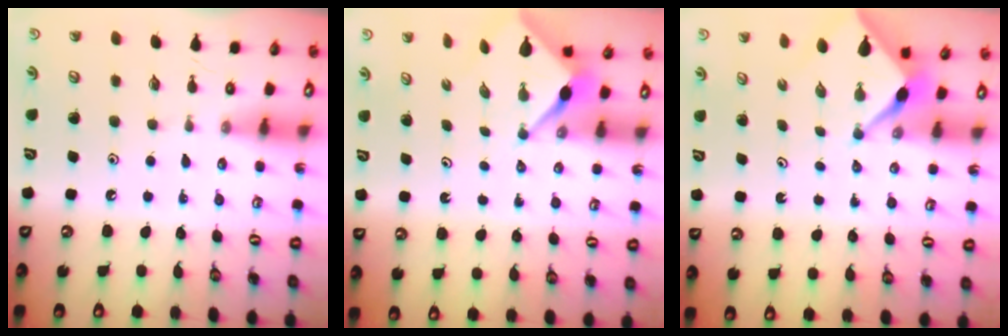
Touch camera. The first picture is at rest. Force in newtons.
{"total": 2.7, "press": 2.7, "slide": 0.0}
{"total": 2.2, "press": 2.2, "slide": 0.3}